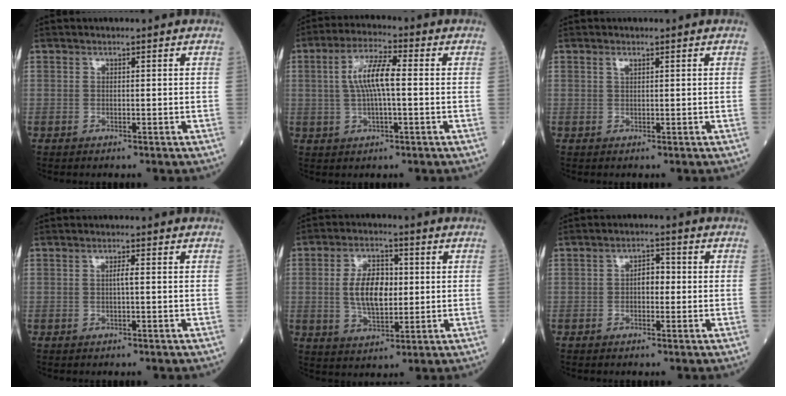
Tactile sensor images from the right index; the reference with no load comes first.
{"total": 7.3, "force": [0.5, 1.4, 7.2], "torque": [-0.146, 0.015, 0.007]}
{"total": 1.0, "force": [0.5, 0.3, 0.7], "torque": [-0.016, 0.002, 0.010]}
{"total": 1.0, "force": [-0.1, -0.1, 1.0], "torque": [-0.020, 0.001, -0.003]}
{"total": 8.6, "force": [0.7, 4.3, 7.4], "torque": [-0.145, 0.010, 0.016]}
{"total": 2.9, "force": [-0.1, 1.6, 2.4], "torque": [-0.033, 0.012, -0.004]}